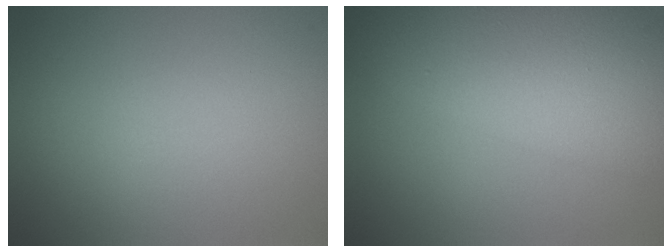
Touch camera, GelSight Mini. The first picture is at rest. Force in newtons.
{"total": 12.1, "press": 12.1, "slide": 0.1}